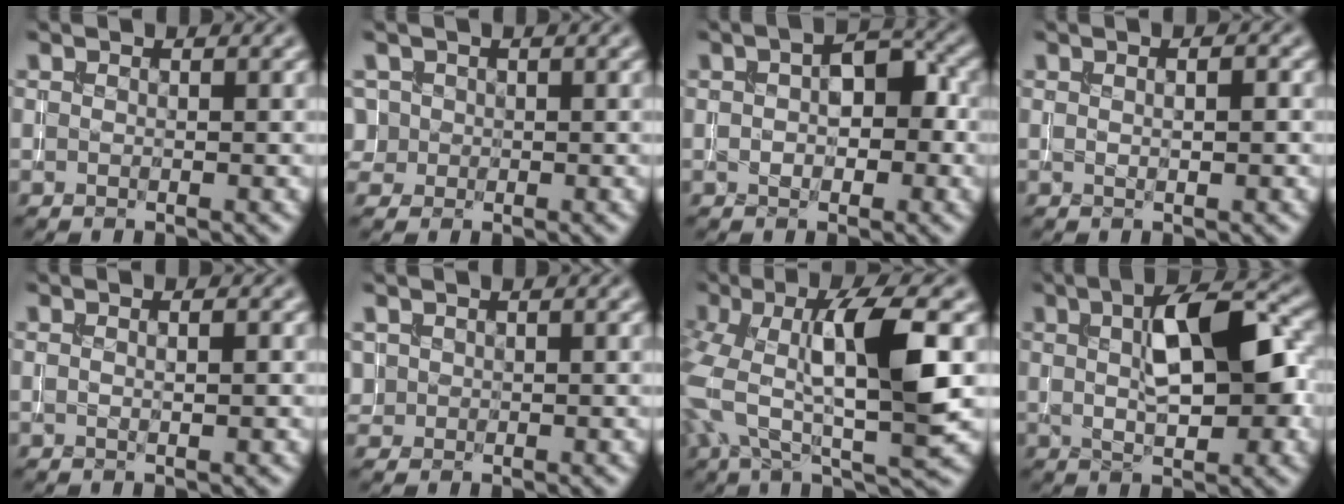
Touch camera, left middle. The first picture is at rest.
{"total": 1.6, "force": [0.0, 1.6, -0.1], "torque": [0.010, 0.006, -0.002]}
{"total": 4.0, "force": [0.2, 2.4, 3.3], "torque": [-0.040, 0.009, -0.005]}
{"total": 2.2, "force": [0.6, 0.9, 2.0], "torque": [-0.002, 0.011, -0.009]}
{"total": 1.6, "force": [0.4, 0.6, 1.4], "torque": [0.001, 0.000, -0.010]}
{"total": 0.7, "force": [0.3, 0.7, -0.1], "torque": [0.005, 0.004, 0.005]}
{"total": 10.4, "force": [0.4, 3.3, 9.9], "torque": [-0.181, 0.009, 0.001]}
{"total": 8.4, "force": [1.6, 3.1, 7.7], "torque": [-0.109, 0.014, 0.021]}